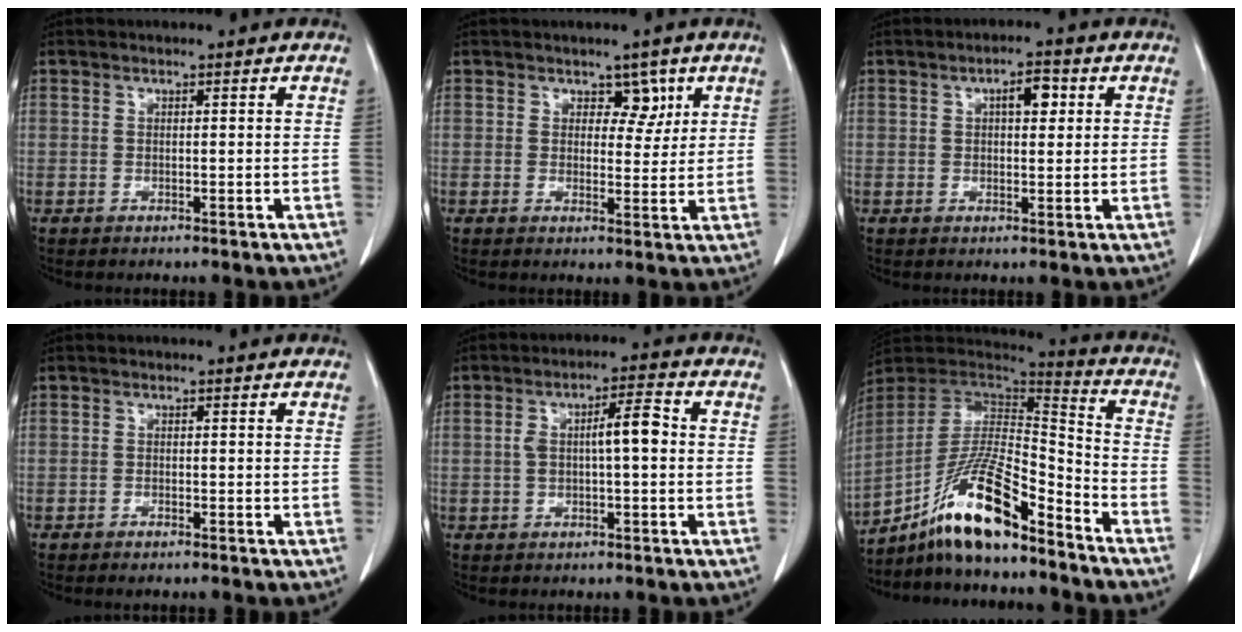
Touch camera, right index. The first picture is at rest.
{"total": 3.5, "force": [1.9, 2.2, 2.0], "torque": [-0.013, 0.001, 0.026]}
{"total": 3.7, "force": [1.2, 1.5, 3.2], "torque": [-0.050, 0.009, 0.015]}
{"total": 0.6, "force": [-0.5, 0.1, 0.3], "torque": [-0.009, -0.001, -0.007]}
{"total": 5.9, "force": [0.4, 1.3, 5.8], "torque": [-0.103, 0.025, 0.010]}
{"total": 16.0, "force": [-11.2, 2.8, 11.1], "torque": [-0.210, 0.010, -0.200]}